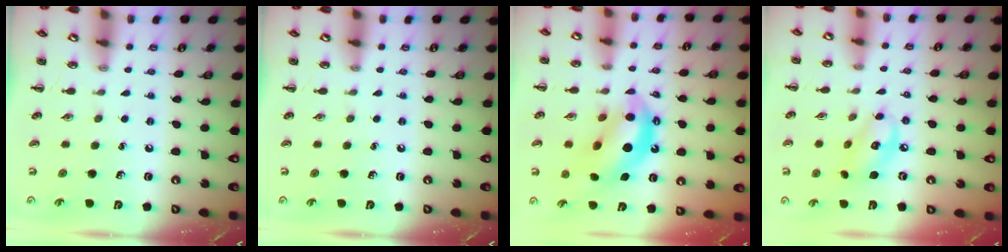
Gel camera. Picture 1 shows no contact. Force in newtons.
{"total": 0.0}
{"total": 12.6, "press": 12.2, "slide": 3.4}
{"total": 8.9, "press": 8.7, "slide": 1.6}